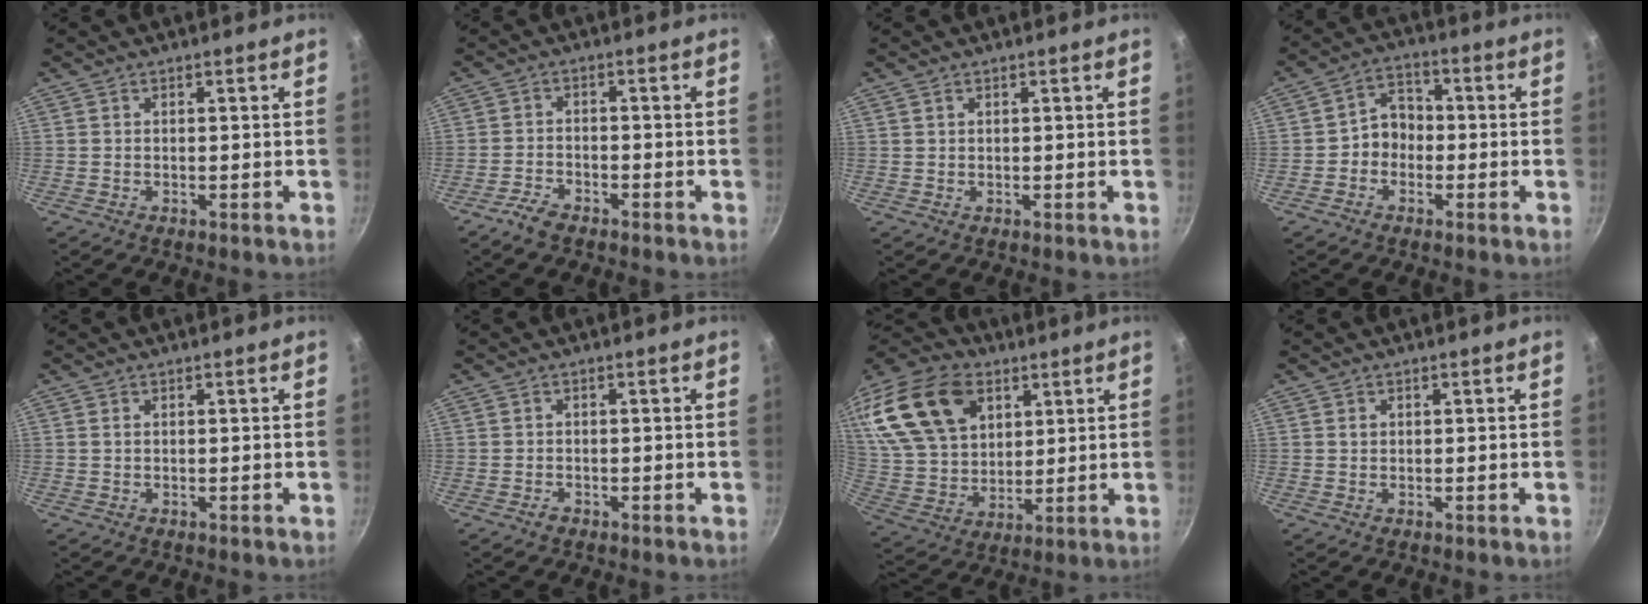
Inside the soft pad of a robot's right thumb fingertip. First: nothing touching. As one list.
[{"total": 3.8, "force": [-3.0, 1.4, 1.7], "torque": [-0.037, 0.024, -0.061]}, {"total": 0.5, "force": [0.3, 0.3, 0.2], "torque": [-0.004, 0.001, 0.007]}, {"total": 5.6, "force": [-1.3, 4.7, 2.8], "torque": [-0.009, 0.024, -0.034]}, {"total": 0.6, "force": [0.2, 0.4, 0.4], "torque": [-0.008, 0.001, 0.003]}, {"total": 1.2, "force": [-0.8, 0.8, 0.5], "torque": [-0.008, 0.006, -0.014]}, {"total": 25.1, "force": [10.9, 16.8, 15.3], "torque": [-0.295, -0.006, 0.205]}, {"total": 0.8, "force": [0.3, 0.7, 0.4], "torque": [-0.004, 0.002, 0.004]}]